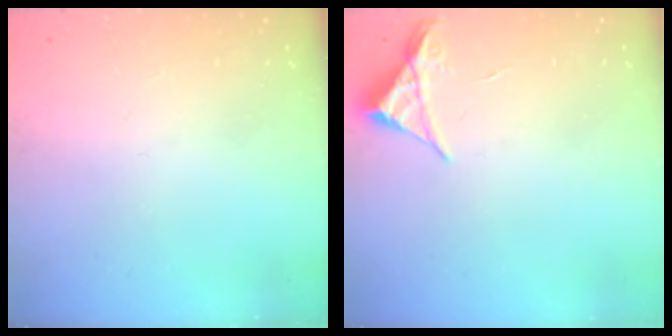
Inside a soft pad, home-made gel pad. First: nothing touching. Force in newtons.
{"total": 3.9, "press": 3.8, "slide": 0.5}